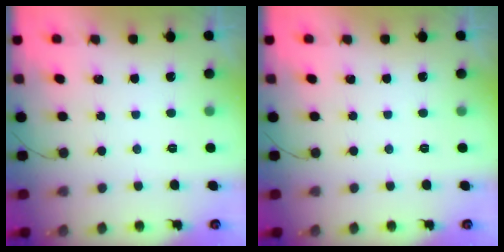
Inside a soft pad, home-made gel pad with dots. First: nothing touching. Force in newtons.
{"total": 0.0}